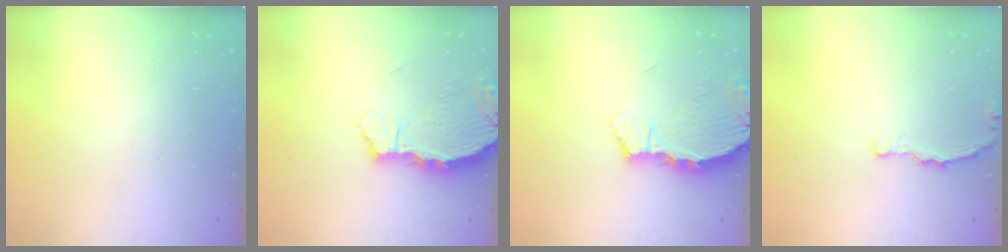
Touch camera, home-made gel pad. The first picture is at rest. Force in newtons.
{"total": 3.8, "press": 3.8, "slide": 0.4}
{"total": 3.8, "press": 3.8, "slide": 0.4}
{"total": 2.9, "press": 2.9, "slide": 0.4}